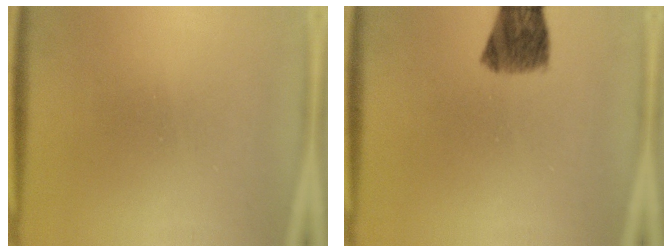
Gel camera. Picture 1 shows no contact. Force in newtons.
{"total": 8.5}